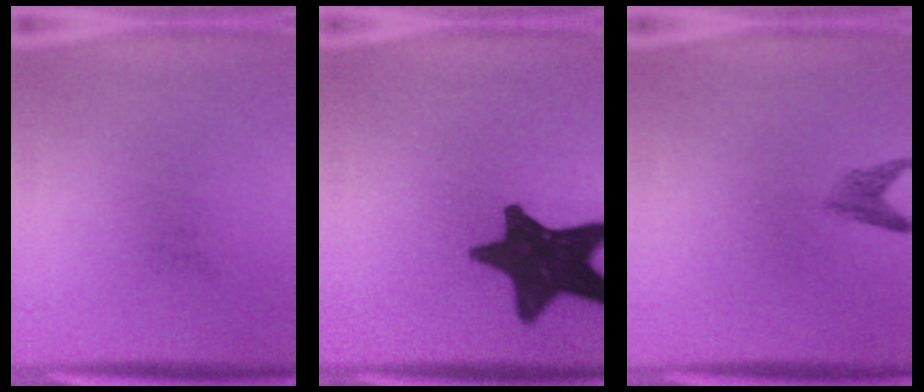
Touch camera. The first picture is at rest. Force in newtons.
{"total": 15.6}
{"total": 2.0}